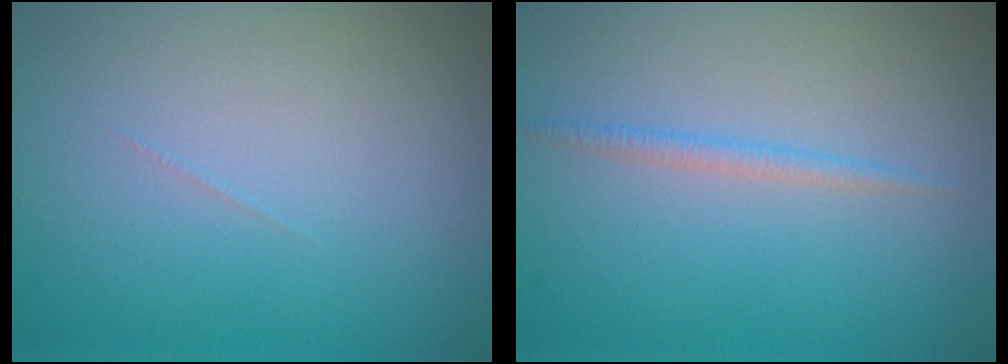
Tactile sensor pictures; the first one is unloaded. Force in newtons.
{"total": 1.1, "press": 1.1, "slide": 0.1}